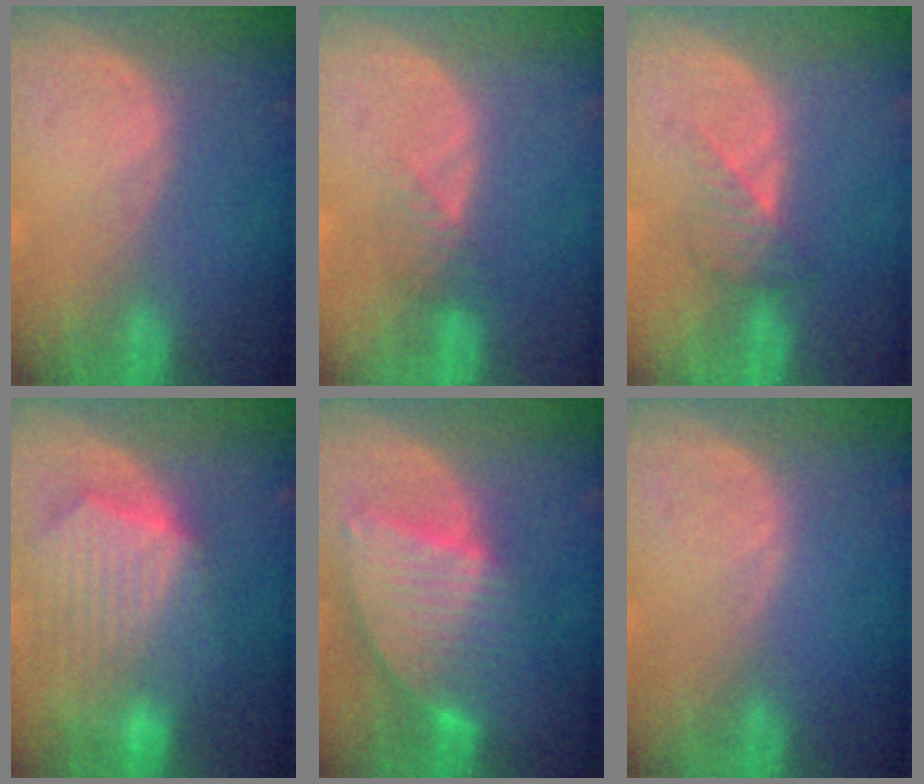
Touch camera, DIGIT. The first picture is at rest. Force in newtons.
{"total": 2.3, "press": 2.1, "slide": 1.0}
{"total": 3.3, "press": 3.1, "slide": 1.2}
{"total": 10.4, "press": 9.0, "slide": 5.2}
{"total": 8.6, "press": 7.5, "slide": 4.1}
{"total": 0.0}